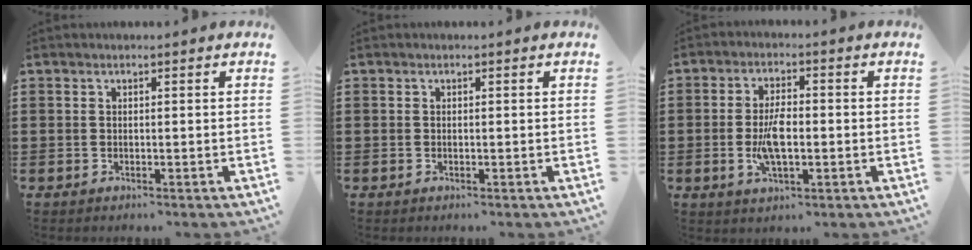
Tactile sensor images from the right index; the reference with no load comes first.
{"total": 0.0}
{"total": 6.0, "force": [-1.0, 2.4, 5.4], "torque": [-0.122, -0.004, -0.025]}